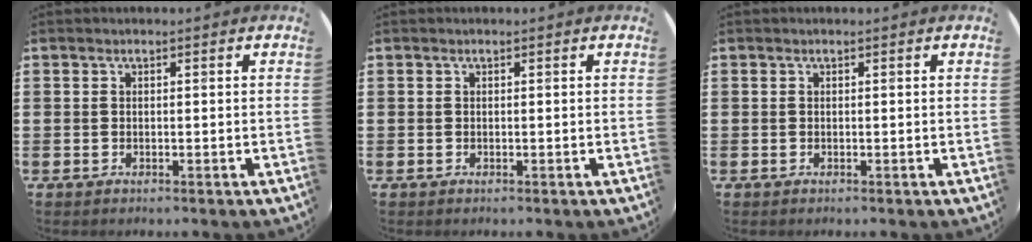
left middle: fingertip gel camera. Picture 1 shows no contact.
{"total": 0.0}
{"total": 0.0}